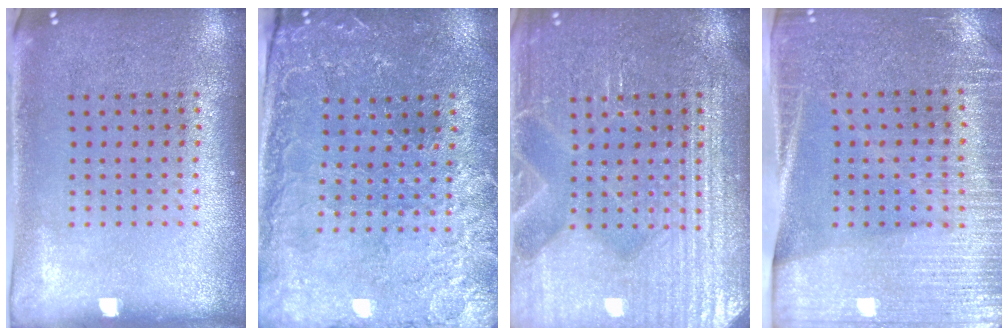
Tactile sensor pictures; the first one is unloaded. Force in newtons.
{"total": 1.0, "press": 0.9, "slide": 0.3}
{"total": 6.6, "press": 6.6, "slide": 1.0}
{"total": 3.1, "press": 2.9, "slide": 1.2}